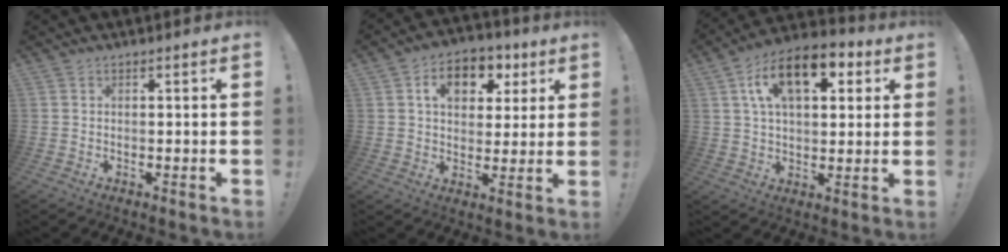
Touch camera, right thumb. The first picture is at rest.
{"total": 11.1, "force": [4.6, 8.0, 6.3], "torque": [-0.079, -0.014, 0.081]}
{"total": 15.7, "force": [6.3, 8.2, 11.8], "torque": [-0.181, -0.007, 0.105]}